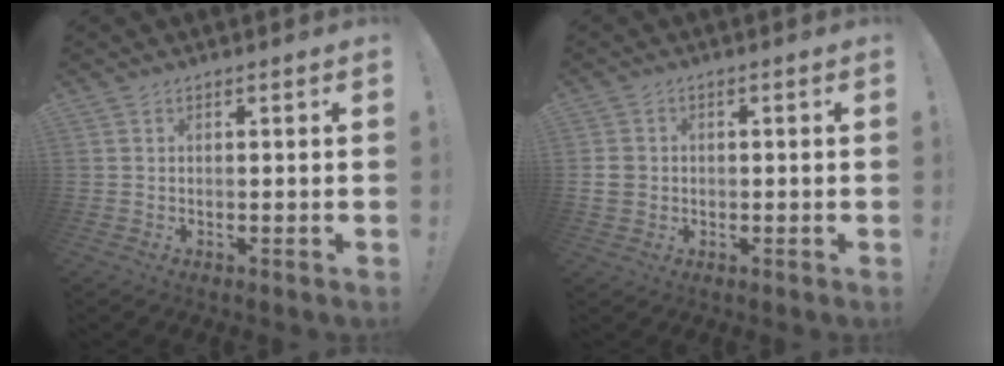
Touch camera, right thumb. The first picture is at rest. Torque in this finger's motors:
{"motor_torque": [0.06, -0.06, 0.09, 0.32, 0.01]}